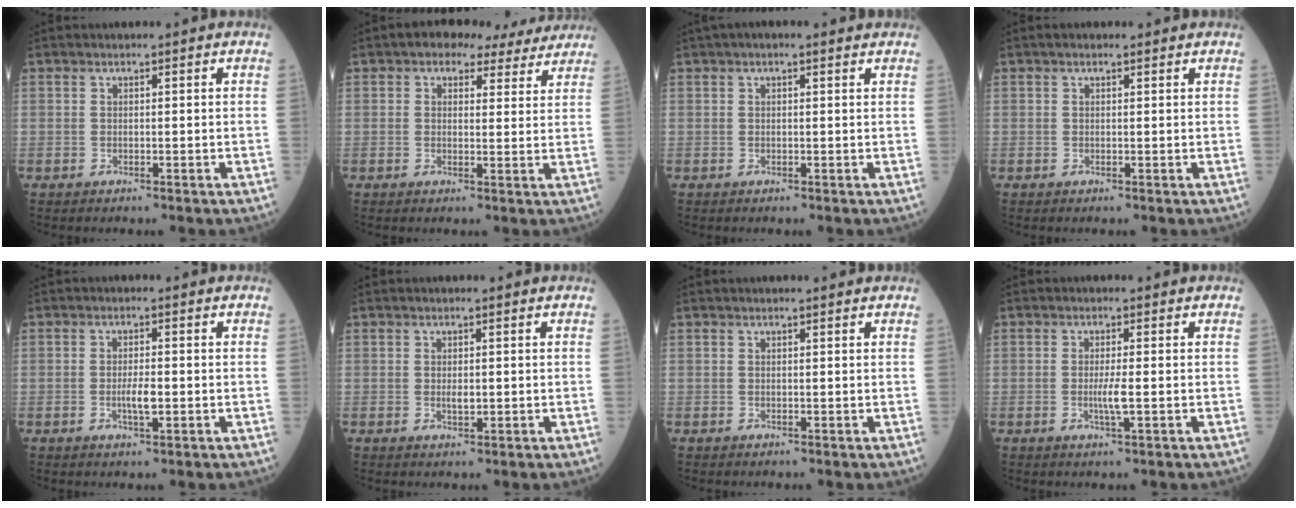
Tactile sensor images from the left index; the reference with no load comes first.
{"total": 7.3, "force": [5.8, 3.6, 2.6], "torque": [-0.026, 0.021, 0.064]}
{"total": 3.8, "force": [2.8, 0.8, 2.4], "torque": [-0.040, 0.033, 0.040]}
{"total": 1.5, "force": [1.2, 0.4, 0.8], "torque": [-0.017, 0.016, 0.017]}
{"total": 2.7, "force": [-0.5, 0.5, 2.6], "torque": [-0.052, -0.002, -0.007]}
{"total": 1.4, "force": [0.2, 0.6, 1.2], "torque": [-0.025, -0.003, 0.006]}
{"total": 1.7, "force": [1.5, 0.1, 0.6], "torque": [-0.012, 0.010, 0.019]}
{"total": 2.5, "force": [-0.3, -0.2, 2.4], "torque": [-0.052, -0.005, -0.005]}